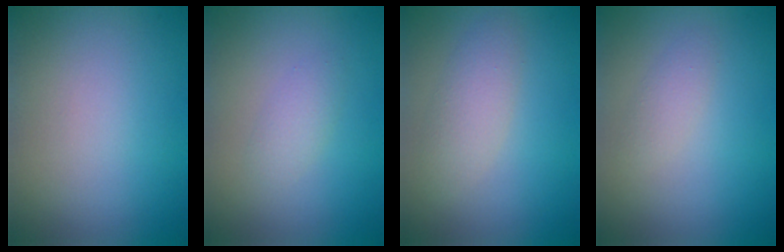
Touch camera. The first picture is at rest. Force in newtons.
{"total": 1.3, "press": 1.3, "slide": 0.1}
{"total": 2.4, "press": 2.4, "slide": 0.2}
{"total": 1.2, "press": 1.2, "slide": 0.1}